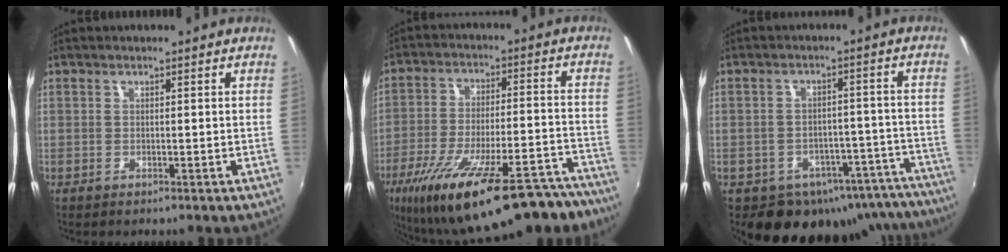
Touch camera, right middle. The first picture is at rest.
{"total": 30.1, "force": [-23.0, 8.9, 17.2], "torque": [-0.293, -0.036, -0.321]}
{"total": 19.7, "force": [-15.2, 10.9, 6.1], "torque": [-0.101, 0.040, -0.159]}